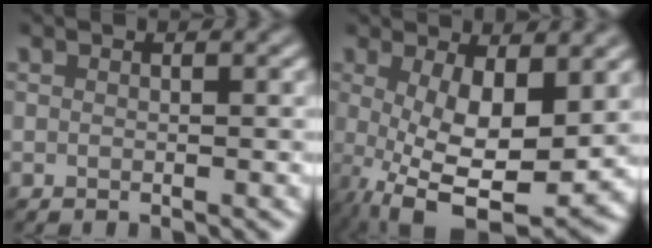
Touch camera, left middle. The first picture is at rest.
{"total": 9.3, "force": [-0.5, 3.7, 8.5], "torque": [-0.158, -0.020, 0.000]}